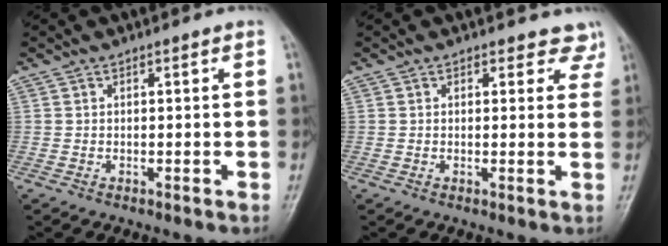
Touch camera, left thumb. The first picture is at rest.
{"total": 3.9, "force": [3.2, 2.2, 0.1], "torque": [0.038, -0.017, 0.016]}